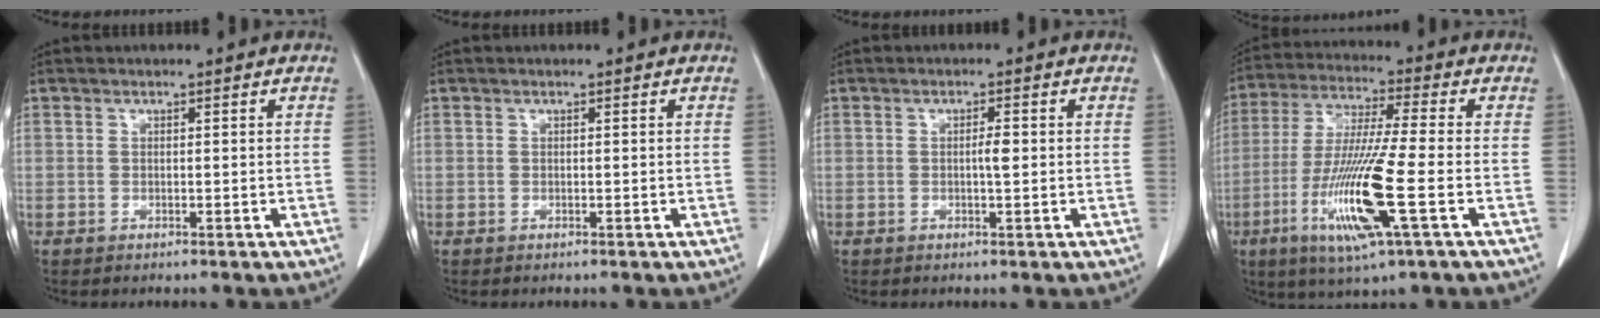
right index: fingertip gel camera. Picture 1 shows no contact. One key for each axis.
{"total": 0.0}
{"total": 1.7, "fx": 0.0, "fy": 0.2, "fz": 1.7, "tx": -0.030, "ty": 0.001, "tz": 0.000}
{"total": 14.9, "fx": -4.8, "fy": 0.1, "fz": 14.1, "tx": -0.291, "ty": -0.024, "tz": -0.092}